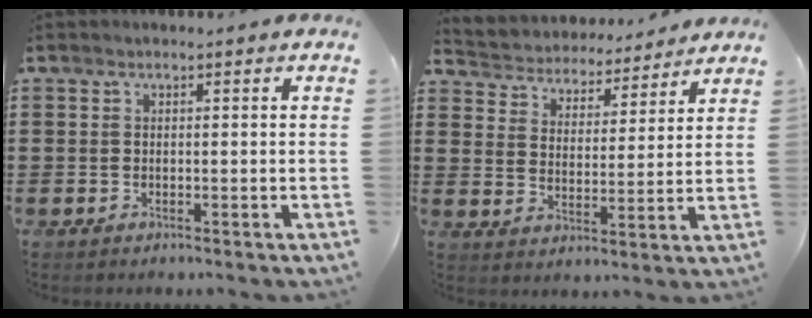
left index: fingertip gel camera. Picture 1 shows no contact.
{"total": 4.4, "force": [4.3, 0.4, -0.4], "torque": [-0.020, -0.035, 0.070]}